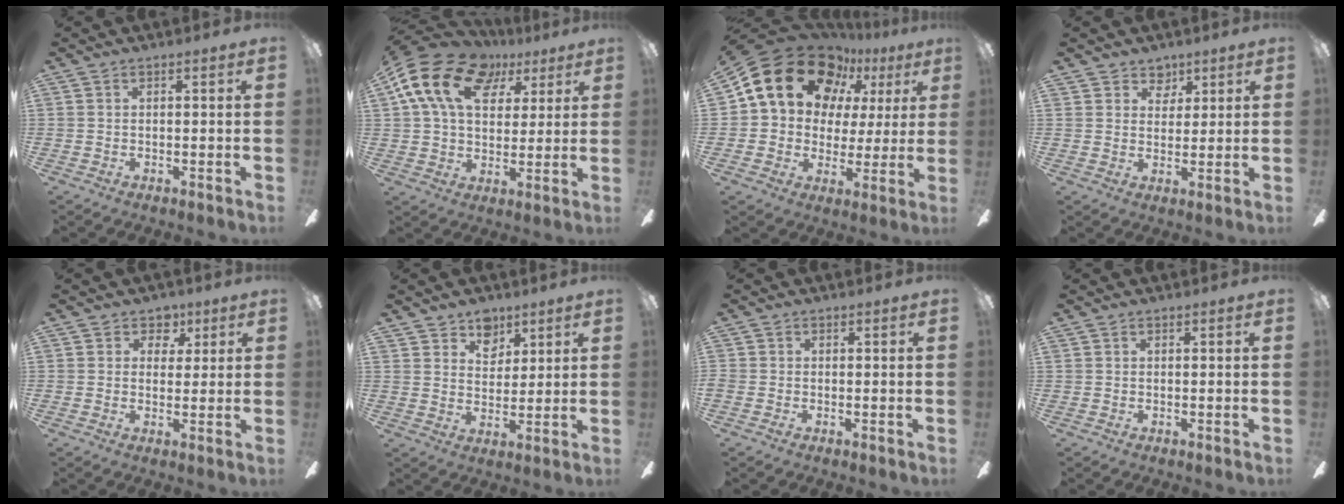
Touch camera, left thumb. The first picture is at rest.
{"total": 17.6, "force": [8.0, 11.7, 10.4], "torque": [-0.198, -0.021, 0.146]}
{"total": 19.8, "force": [9.4, 14.5, 9.5], "torque": [-0.157, -0.033, 0.178]}
{"total": 5.1, "force": [3.8, 3.3, 0.5], "torque": [-0.005, -0.024, 0.070]}
{"total": 4.6, "force": [2.5, 3.7, 1.0], "torque": [-0.002, -0.009, 0.040]}
{"total": 6.8, "force": [5.2, 4.2, 1.0], "torque": [-0.013, -0.033, 0.096]}
{"total": 0.6, "force": [-0.3, 0.5, 0.2], "torque": [-0.005, 0.000, -0.005]}
{"total": 0.0}